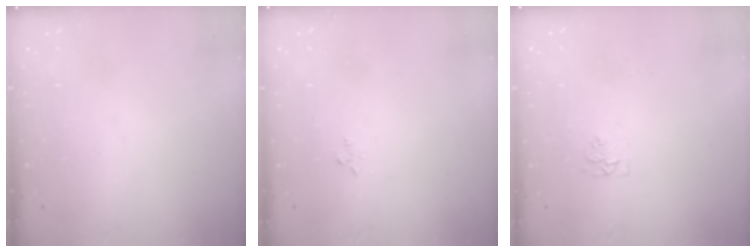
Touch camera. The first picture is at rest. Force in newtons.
{"total": 2.9, "press": 2.8, "slide": 0.4}
{"total": 4.3, "press": 4.3, "slide": 0.8}